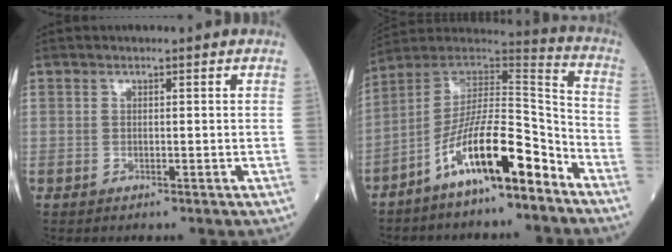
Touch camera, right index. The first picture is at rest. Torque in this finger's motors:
{"motor_torque": [1.52, -0.62, 1.06, 0.21]}